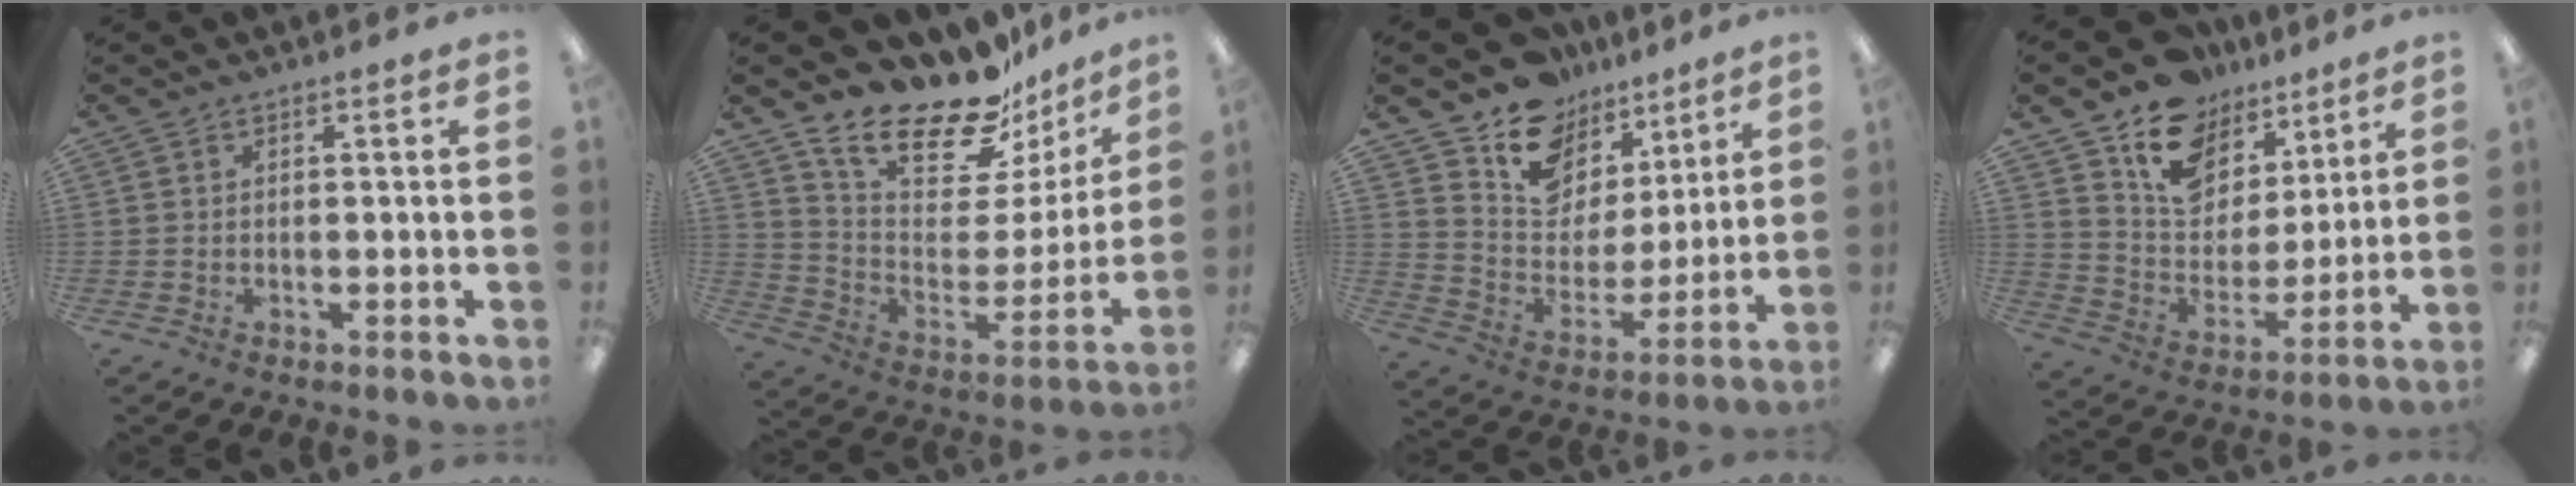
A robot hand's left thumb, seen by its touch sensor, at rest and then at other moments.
{"total": 21.9, "force": [18.4, 7.7, 9.1], "torque": [-0.144, -0.141, 0.317]}
{"total": 13.4, "force": [9.2, 9.1, 3.3], "torque": [-0.069, -0.073, 0.173]}
{"total": 14.5, "force": [9.6, 9.8, 4.8], "torque": [-0.095, -0.061, 0.182]}